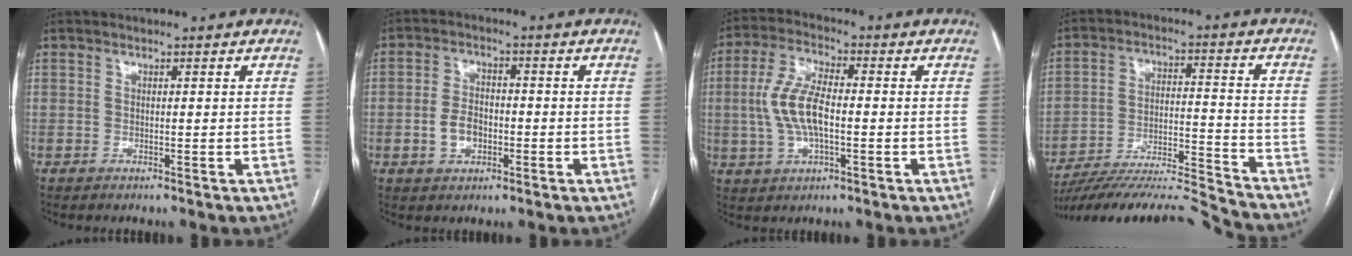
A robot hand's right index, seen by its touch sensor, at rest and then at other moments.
{"total": 4.9, "force": [-1.4, 3.2, 3.5], "torque": [-0.071, 0.008, -0.022]}
{"total": 9.1, "force": [-0.6, 3.3, 8.4], "torque": [-0.186, 0.011, -0.011]}
{"total": 16.9, "force": [-16.3, -0.7, 4.4], "torque": [-0.082, 0.012, -0.265]}